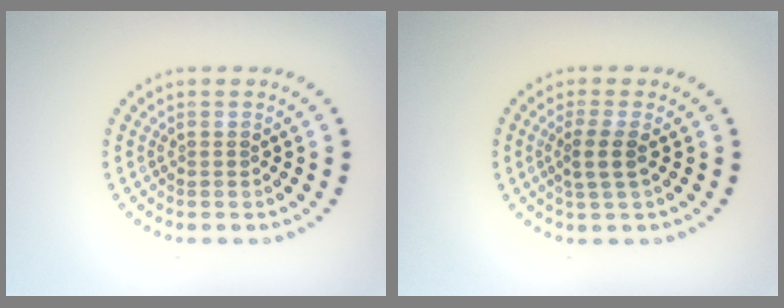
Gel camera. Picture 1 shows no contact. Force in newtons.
{"total": 2.2, "press": 1.7, "slide": 1.4}